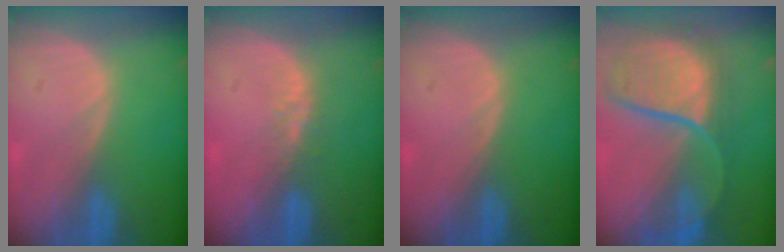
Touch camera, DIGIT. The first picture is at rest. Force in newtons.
{"total": 2.8, "press": 2.1, "slide": 1.8}
{"total": 0.0}
{"total": 10.9, "press": 9.8, "slide": 4.8}